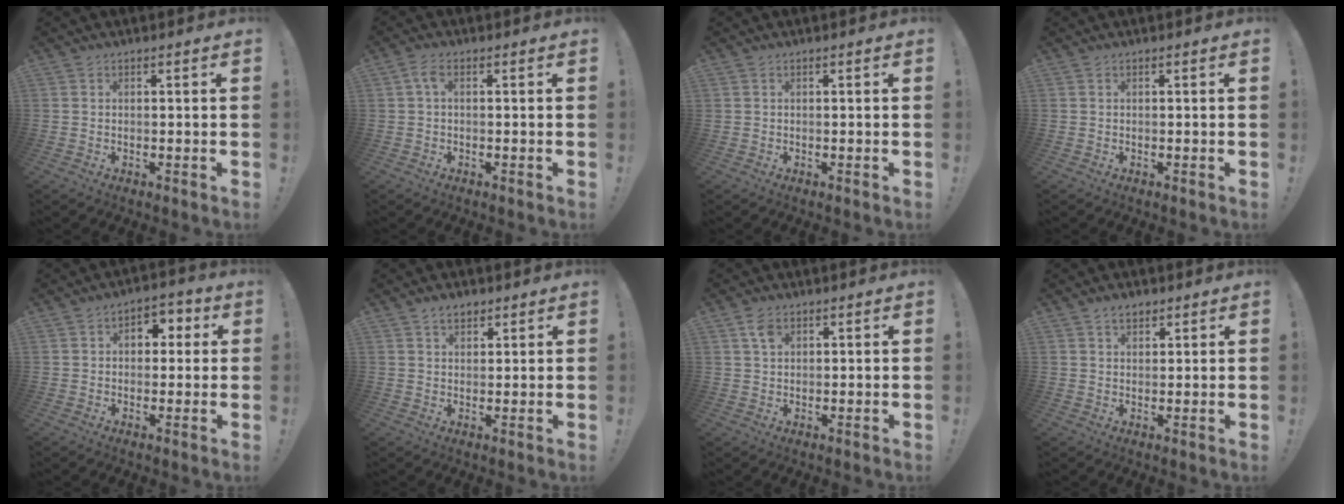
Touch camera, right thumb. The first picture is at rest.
{"total": 2.9, "force": [0.3, 1.1, 2.7], "torque": [-0.060, 0.011, 0.005]}
{"total": 0.0}
{"total": 0.0}
{"total": 6.0, "force": [1.0, 4.6, 3.6], "torque": [-0.041, 0.001, 0.015]}
{"total": 3.7, "force": [2.4, 2.2, 1.7], "torque": [-0.024, -0.007, 0.043]}
{"total": 3.6, "force": [1.8, 2.3, 2.2], "torque": [-0.038, -0.001, 0.033]}
{"total": 3.4, "force": [2.2, 2.1, 1.6], "torque": [-0.020, -0.008, 0.040]}